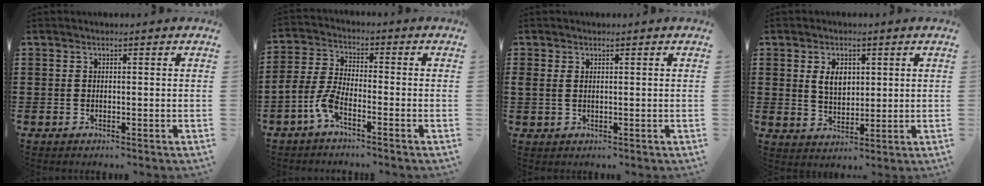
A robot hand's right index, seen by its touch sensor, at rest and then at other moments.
{"total": 4.7, "force": [-3.5, 1.0, 2.9], "torque": [-0.095, -0.013, -0.077]}
{"total": 1.0, "force": [0.4, 0.5, 0.8], "torque": [-0.018, 0.004, 0.008]}
{"total": 4.2, "force": [1.2, 2.8, 2.9], "torque": [-0.058, 0.008, 0.019]}